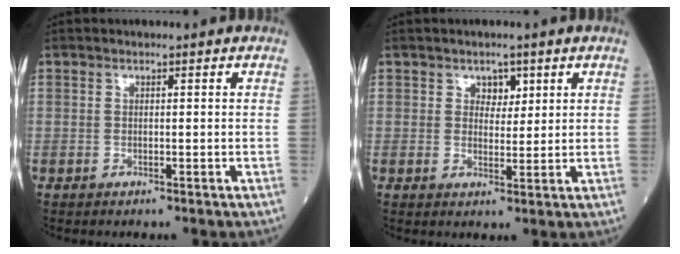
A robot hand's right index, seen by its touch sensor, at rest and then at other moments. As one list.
[{"total": 2.8, "force": [1.5, 1.9, 1.5], "torque": [-0.013, 0.000, 0.022]}]